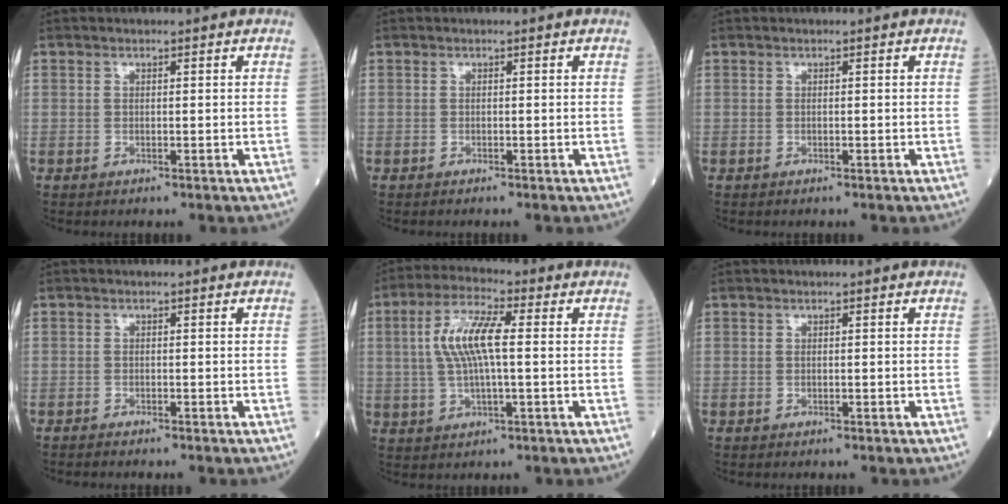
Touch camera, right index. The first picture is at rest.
{"total": 0.0}
{"total": 0.0}
{"total": 0.7, "force": [-0.7, -0.2, 0.1], "torque": [-0.003, 0.000, -0.015]}
{"total": 8.8, "force": [1.1, 1.9, 8.5], "torque": [-0.178, 0.012, 0.020]}
{"total": 0.0}